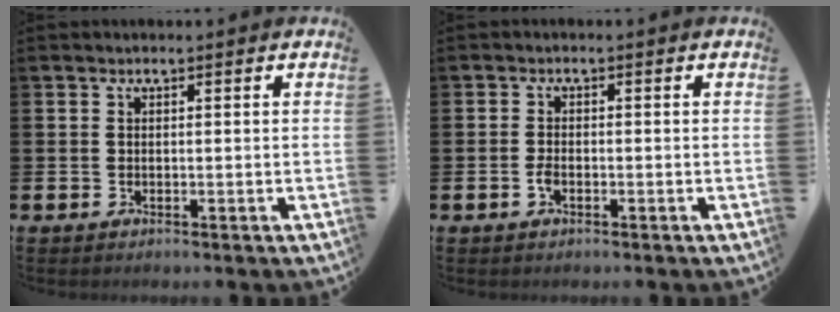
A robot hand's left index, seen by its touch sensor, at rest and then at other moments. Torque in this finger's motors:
{"motor_torque": [0.27, 0.08, 0.01, 0.05]}